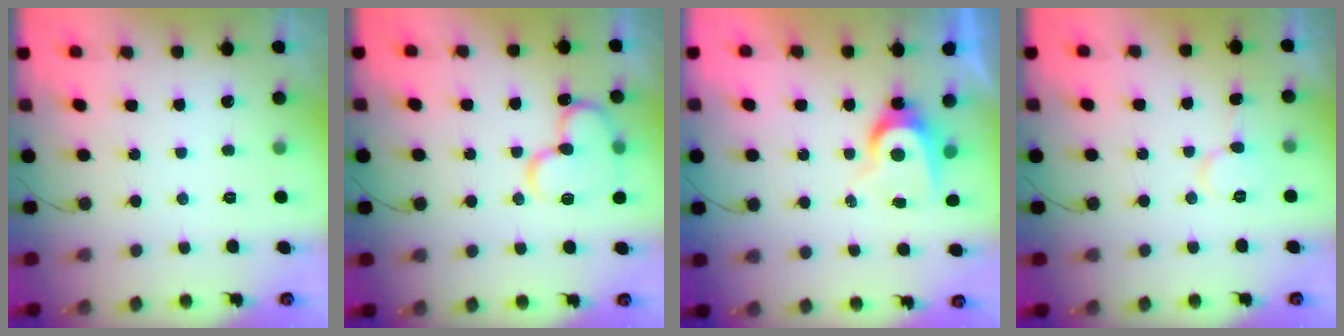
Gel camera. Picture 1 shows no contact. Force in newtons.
{"total": 14.8, "press": 14.7, "slide": 2.3}
{"total": 7.2, "press": 7.2, "slide": 0.5}
{"total": 6.4, "press": 6.4, "slide": 0.5}